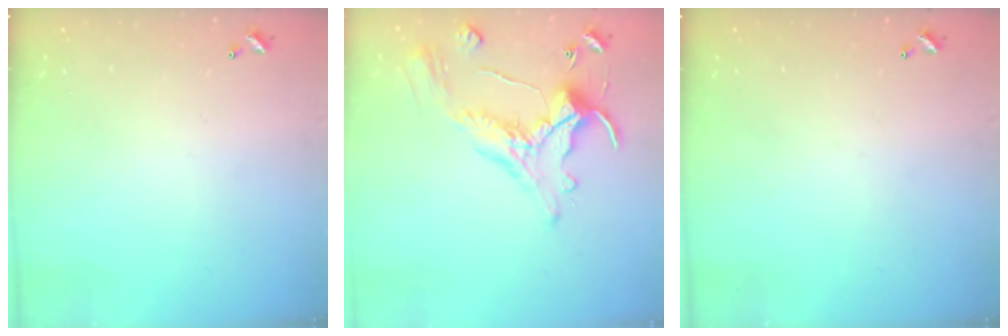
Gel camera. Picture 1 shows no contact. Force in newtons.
{"total": 2.5, "press": 2.2, "slide": 1.2}
{"total": 0.0}